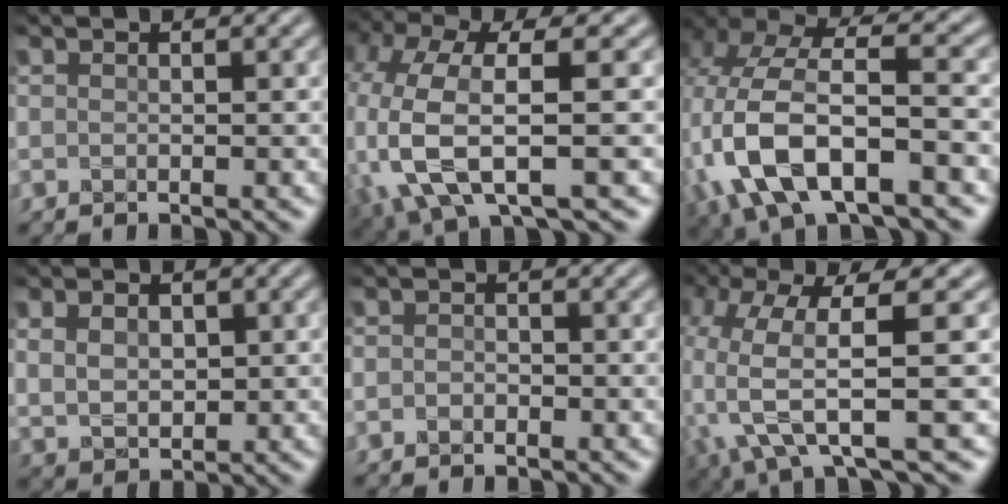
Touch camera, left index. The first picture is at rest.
{"total": 8.1, "force": [-1.1, 3.8, 7.0], "torque": [-0.162, -0.008, -0.020]}
{"total": 10.8, "force": [-3.9, 5.1, 8.6], "torque": [-0.189, 0.005, -0.072]}
{"total": 3.5, "force": [1.1, 2.5, 2.2], "torque": [-0.047, 0.004, 0.024]}
{"total": 0.7, "force": [-0.3, 0.6, 0.3], "torque": [-0.007, 0.003, -0.010]}
{"total": 8.3, "force": [0.6, 3.0, 7.7], "torque": [-0.172, -0.015, 0.017]}